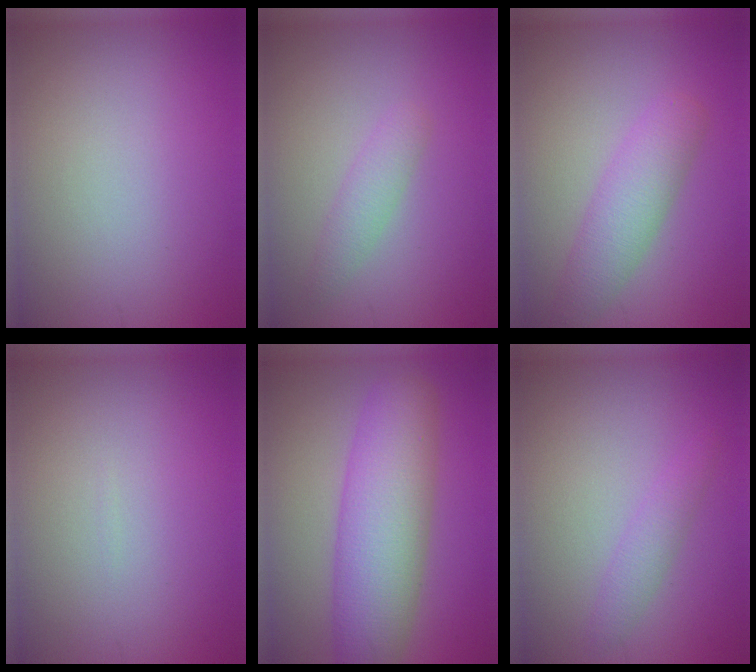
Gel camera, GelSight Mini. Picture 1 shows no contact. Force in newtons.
{"total": 1.9, "press": 1.9, "slide": 0.0}
{"total": 3.8, "press": 3.8, "slide": 0.3}
{"total": 0.0}
{"total": 8.4, "press": 8.4, "slide": 0.2}
{"total": 1.7, "press": 1.7, "slide": 0.1}